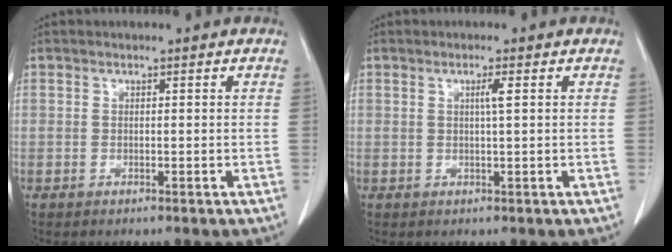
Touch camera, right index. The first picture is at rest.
{"total": 1.6, "force": [0.4, -0.2, 1.5], "torque": [-0.027, 0.001, 0.007]}